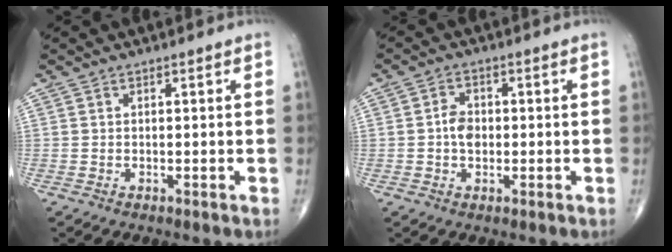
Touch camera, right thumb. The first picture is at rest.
{"total": 3.7, "force": [-0.3, 2.6, 2.6], "torque": [-0.037, 0.008, -0.011]}